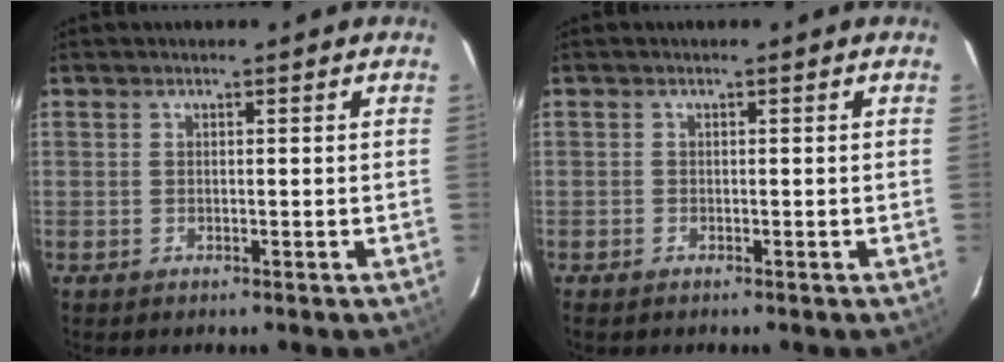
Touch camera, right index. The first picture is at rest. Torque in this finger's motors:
{"motor_torque": [0.00, 0.05, 0.00, -0.02]}